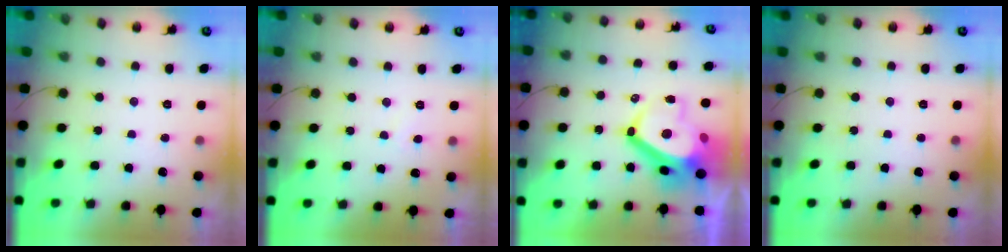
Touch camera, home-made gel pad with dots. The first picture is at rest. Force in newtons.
{"total": 2.5, "press": 2.4, "slide": 0.5}
{"total": 11.8, "press": 11.7, "slide": 1.7}
{"total": 0.0}